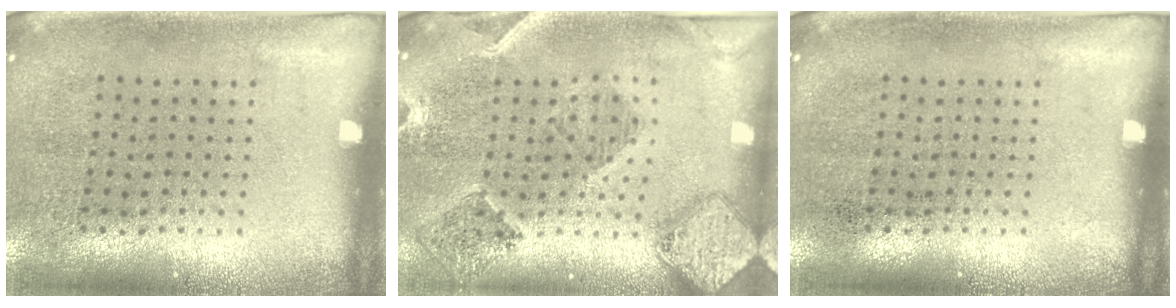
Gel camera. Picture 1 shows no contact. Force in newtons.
{"total": 1.6, "press": 1.5, "slide": 0.4}
{"total": 0.0}